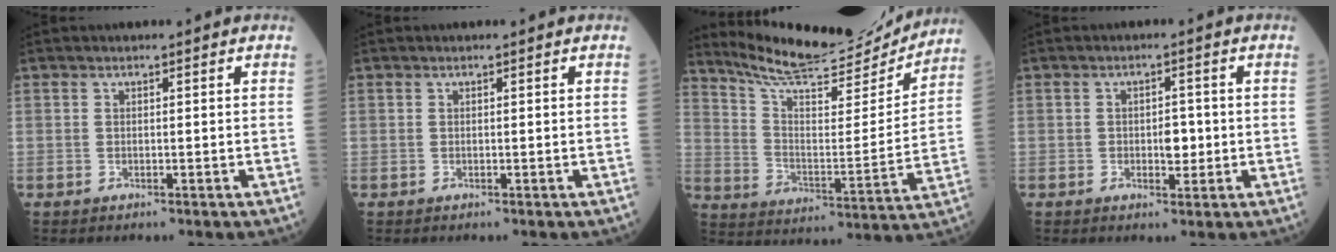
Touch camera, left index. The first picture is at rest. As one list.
[{"total": 0.0}, {"total": 18.8, "force": [17.9, 2.2, 5.4], "torque": [-0.100, -0.036, 0.270]}, {"total": 2.8, "force": [-0.8, 1.5, 2.3], "torque": [-0.031, -0.001, -0.009]}]